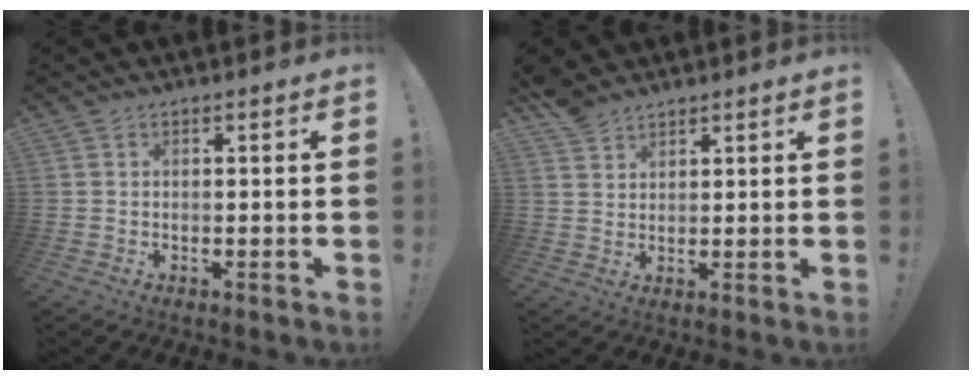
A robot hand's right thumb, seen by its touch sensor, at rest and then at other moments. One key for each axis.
{"total": 5.0, "fx": 4.2, "fy": 2.3, "fz": 1.5, "tx": -0.022, "ty": -0.023, "tz": 0.082}